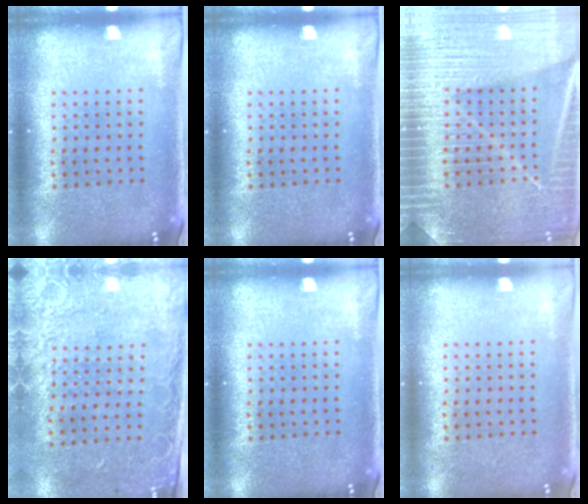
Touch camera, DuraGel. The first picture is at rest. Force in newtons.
{"total": 0.0}
{"total": 6.4, "press": 6.3, "slide": 0.9}
{"total": 2.6, "press": 2.0, "slide": 1.7}
{"total": 0.0}
{"total": 0.0}